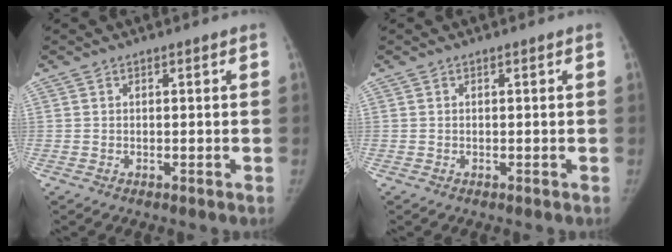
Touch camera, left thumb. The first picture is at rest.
{"total": 0.0}